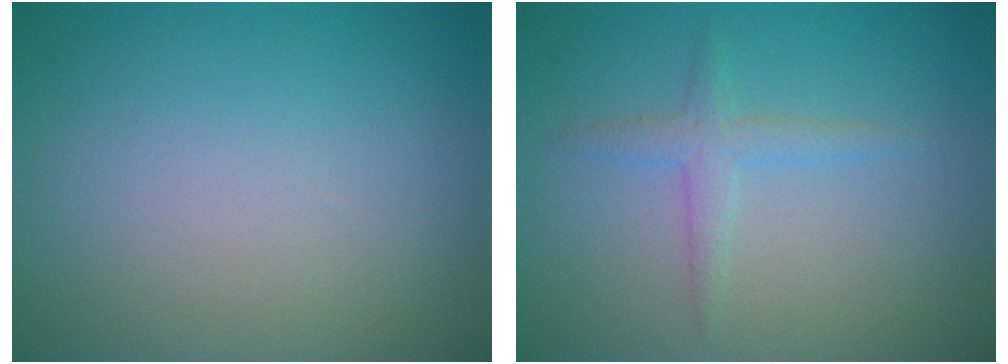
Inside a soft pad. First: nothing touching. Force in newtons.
{"total": 1.7, "press": 1.7, "slide": 0.1}